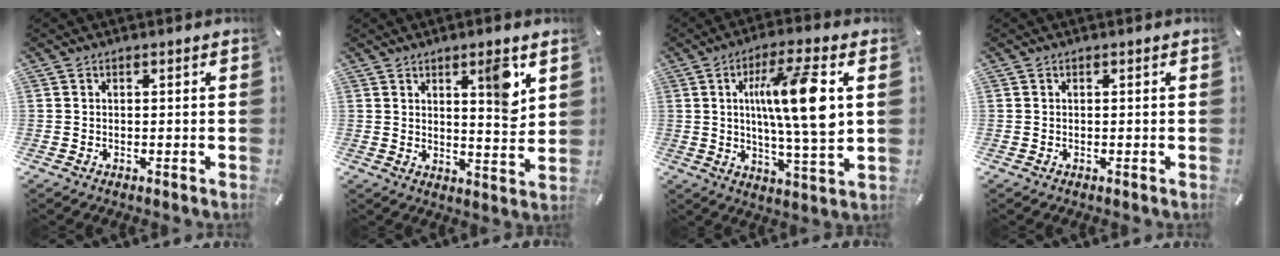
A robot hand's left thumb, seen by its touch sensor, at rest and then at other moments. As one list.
[{"total": 8.7, "force": [4.3, 2.0, 7.3], "torque": [-0.097, -0.027, 0.061]}, {"total": 15.8, "force": [3.6, 2.8, 15.2], "torque": [-0.273, -0.007, 0.049]}, {"total": 0.0}]